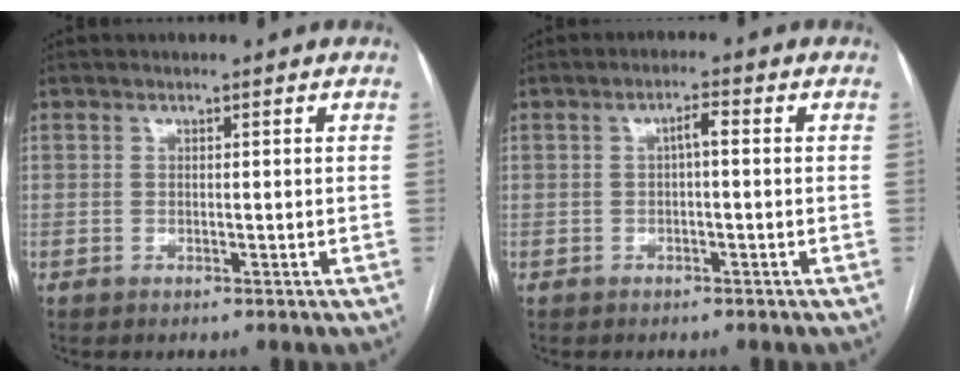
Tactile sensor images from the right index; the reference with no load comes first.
{"total": 2.1, "force": [0.1, 0.4, 2.0], "torque": [-0.034, 0.007, 0.001]}